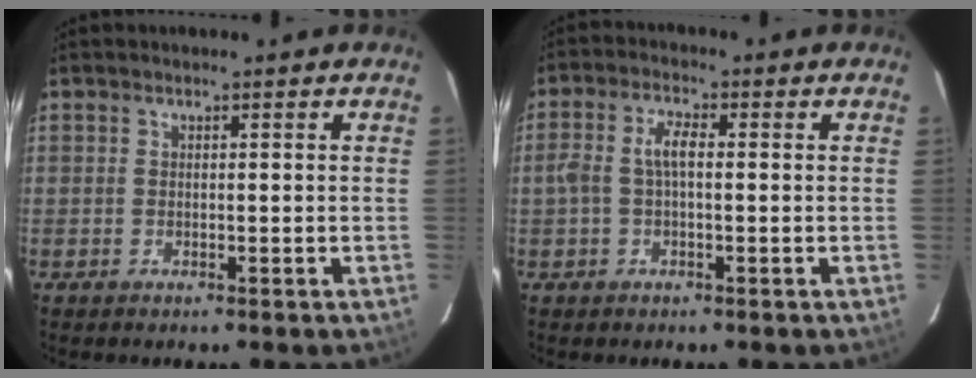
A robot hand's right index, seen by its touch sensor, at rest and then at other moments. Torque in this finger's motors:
{"motor_torque": [0.20, 0.02, 0.32, 0.09]}